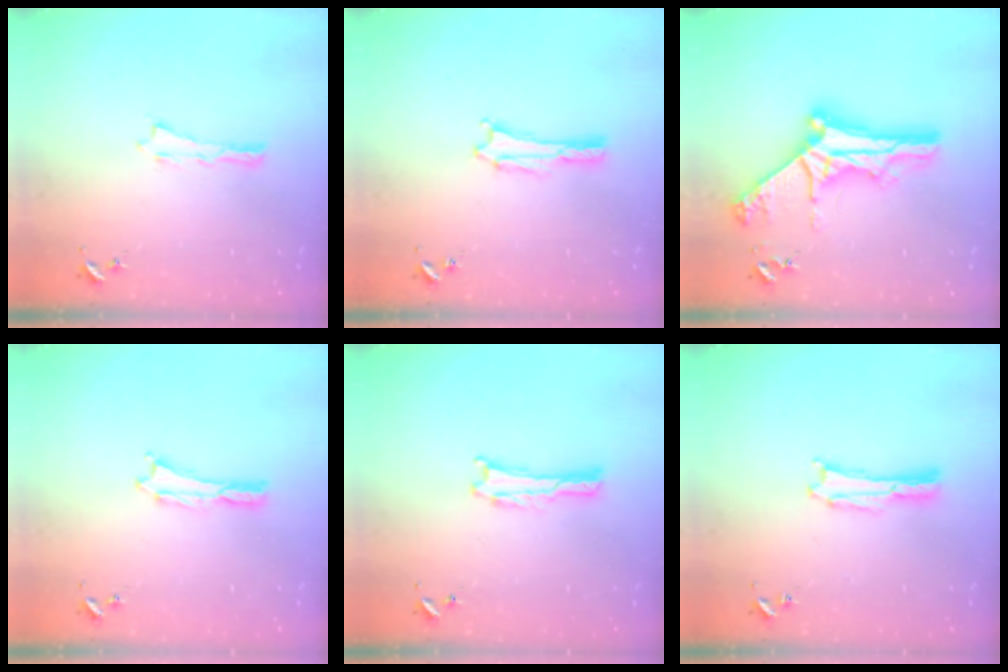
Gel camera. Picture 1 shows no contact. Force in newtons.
{"total": 1.6, "press": 1.6, "slide": 0.2}
{"total": 10.1, "press": 10.1, "slide": 1.0}
{"total": 0.0}
{"total": 0.0}
{"total": 0.0}